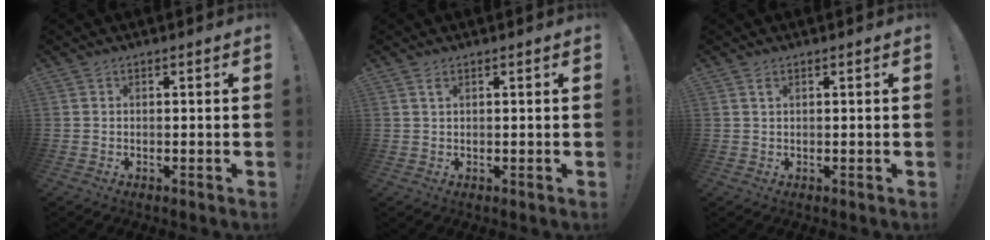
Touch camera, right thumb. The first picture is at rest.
{"total": 1.8, "force": [1.0, 0.7, 1.4], "torque": [-0.026, 0.001, 0.016]}
{"total": 1.5, "force": [0.8, 0.6, 1.1], "torque": [-0.020, 0.000, 0.012]}